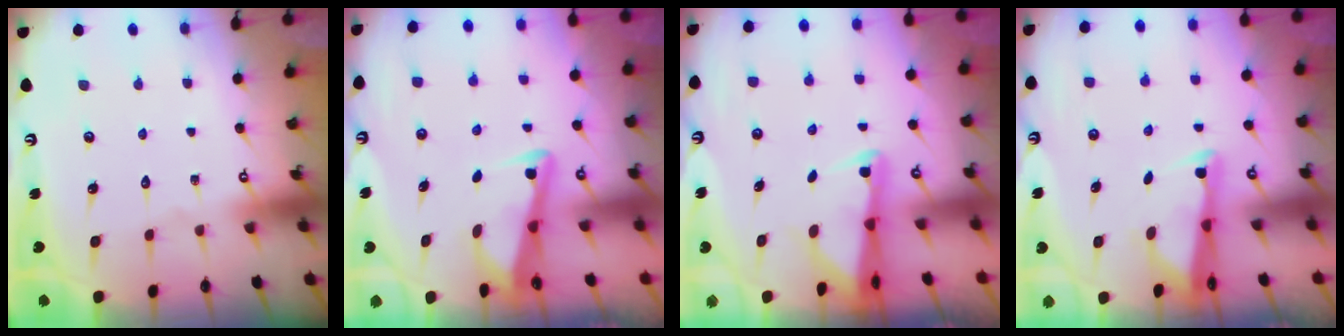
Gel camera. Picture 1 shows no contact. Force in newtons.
{"total": 3.5, "press": 3.5, "slide": 0.4}
{"total": 2.5, "press": 2.4, "slide": 0.5}
{"total": 2.9, "press": 2.8, "slide": 0.7}